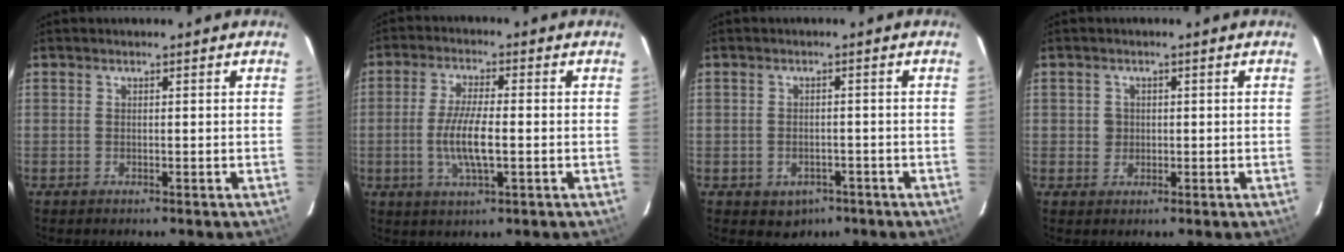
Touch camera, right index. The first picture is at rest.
{"total": 7.8, "force": [-1.4, 1.9, 7.4], "torque": [-0.148, -0.007, -0.026]}
{"total": 4.4, "force": [-2.3, 3.5, 1.2], "torque": [-0.035, 0.003, -0.019]}
{"total": 2.1, "force": [0.1, 2.1, 0.2], "torque": [0.002, 0.005, 0.002]}